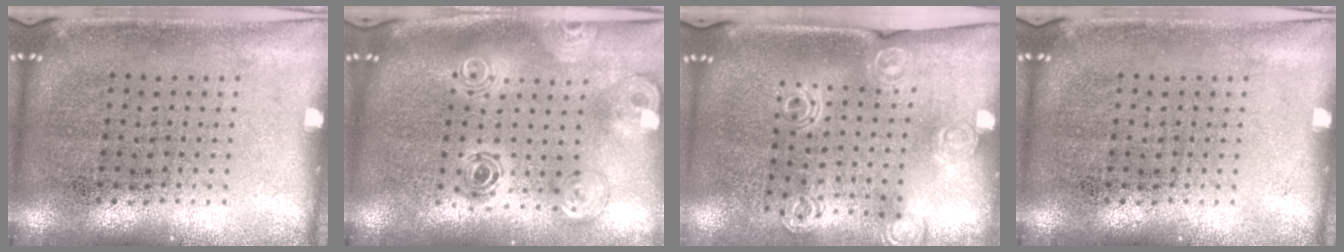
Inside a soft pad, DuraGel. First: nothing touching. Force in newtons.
{"total": 1.5, "press": 1.3, "slide": 0.7}
{"total": 1.4, "press": 1.4, "slide": 0.4}
{"total": 0.0}